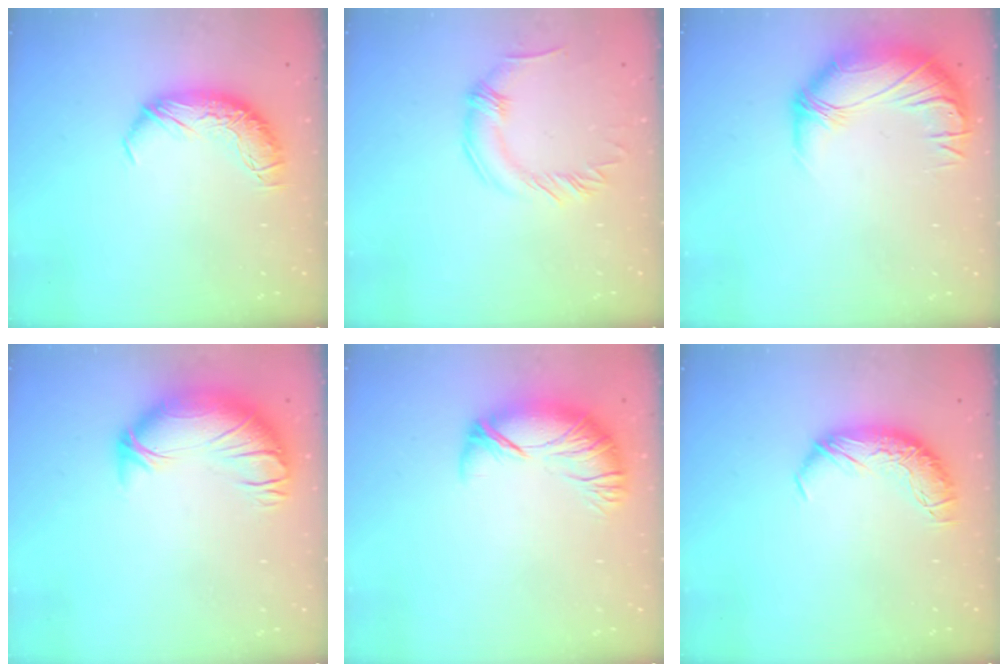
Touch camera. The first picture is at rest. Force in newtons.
{"total": 0.0}
{"total": 2.8, "press": 0.8, "slide": 2.7}
{"total": 3.5, "press": 0.9, "slide": 3.4}
{"total": 2.5, "press": 1.6, "slide": 1.9}
{"total": 0.0}